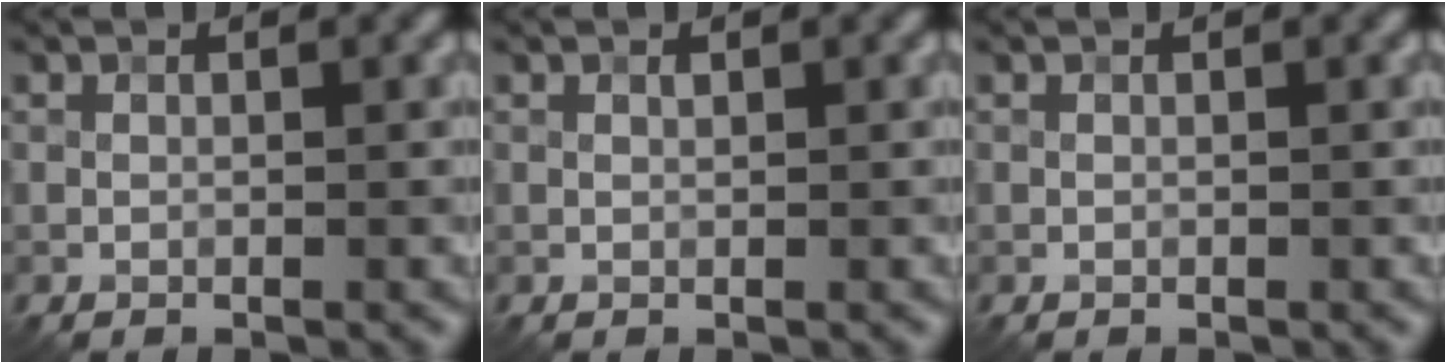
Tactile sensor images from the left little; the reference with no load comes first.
{"total": 0.0}
{"total": 0.0}